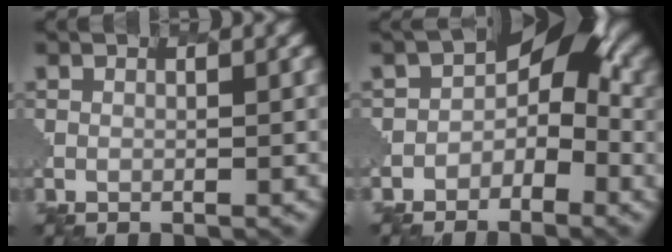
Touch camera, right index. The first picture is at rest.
{"total": 2.2, "force": [-0.7, 2.1, 0.3], "torque": [-0.017, 0.017, -0.050]}